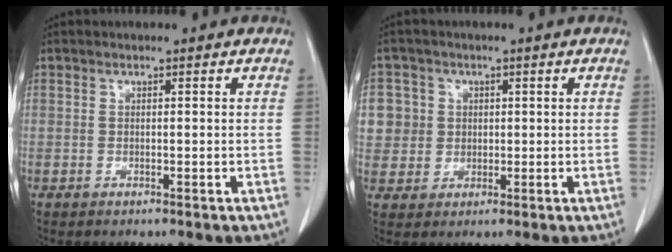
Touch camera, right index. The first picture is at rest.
{"total": 7.3, "force": [1.8, 7.1, 0.9], "torque": [-0.021, 0.022, 0.043]}